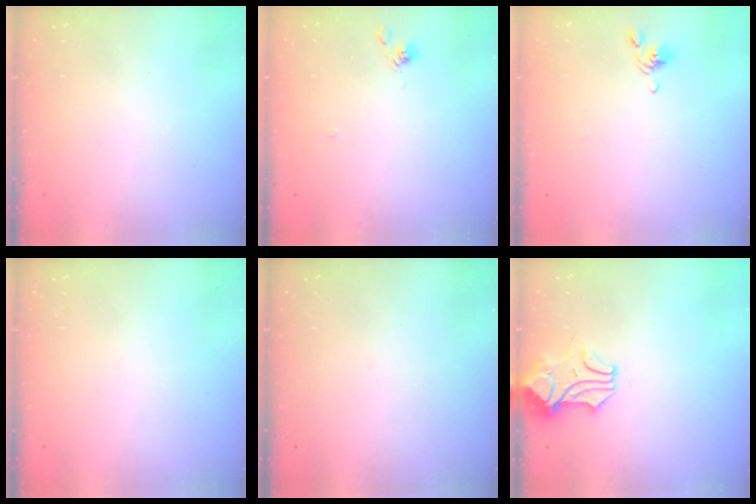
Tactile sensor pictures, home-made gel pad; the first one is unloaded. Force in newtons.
{"total": 4.3, "press": 4.3, "slide": 0.3}
{"total": 2.6, "press": 2.5, "slide": 0.4}
{"total": 0.0}
{"total": 0.0}
{"total": 1.1, "press": 0.5, "slide": 1.0}